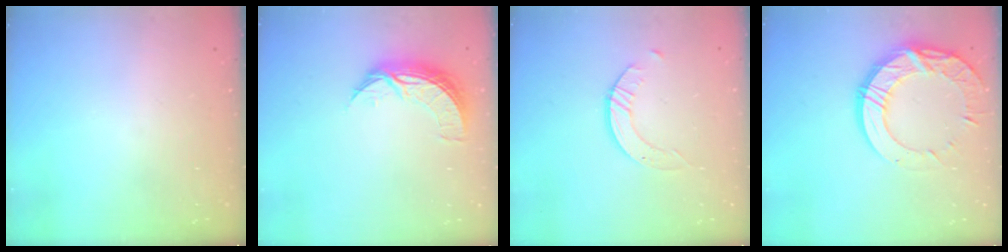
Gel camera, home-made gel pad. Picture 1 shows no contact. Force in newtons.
{"total": 8.4, "press": 8.4, "slide": 0.2}
{"total": 2.5, "press": 2.5, "slide": 0.3}
{"total": 15.9, "press": 15.8, "slide": 1.4}